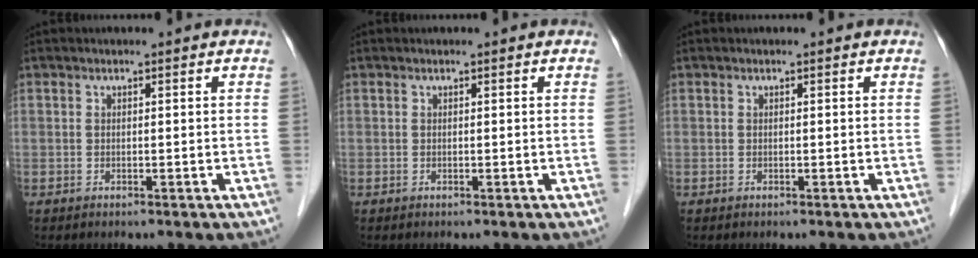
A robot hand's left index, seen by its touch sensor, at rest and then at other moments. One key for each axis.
{"total": 0.0}
{"total": 0.0}